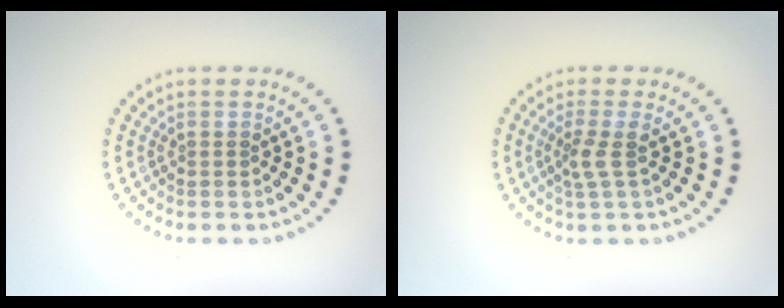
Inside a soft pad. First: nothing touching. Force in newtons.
{"total": 1.9, "press": 1.5, "slide": 1.3}